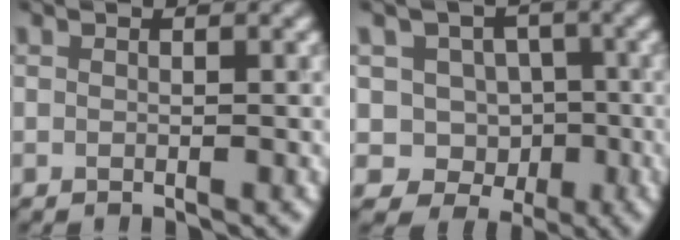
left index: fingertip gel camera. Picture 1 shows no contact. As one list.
[{"total": 4.6, "force": [-1.0, 4.4, 1.2], "torque": [0.009, -0.002, -0.027]}]